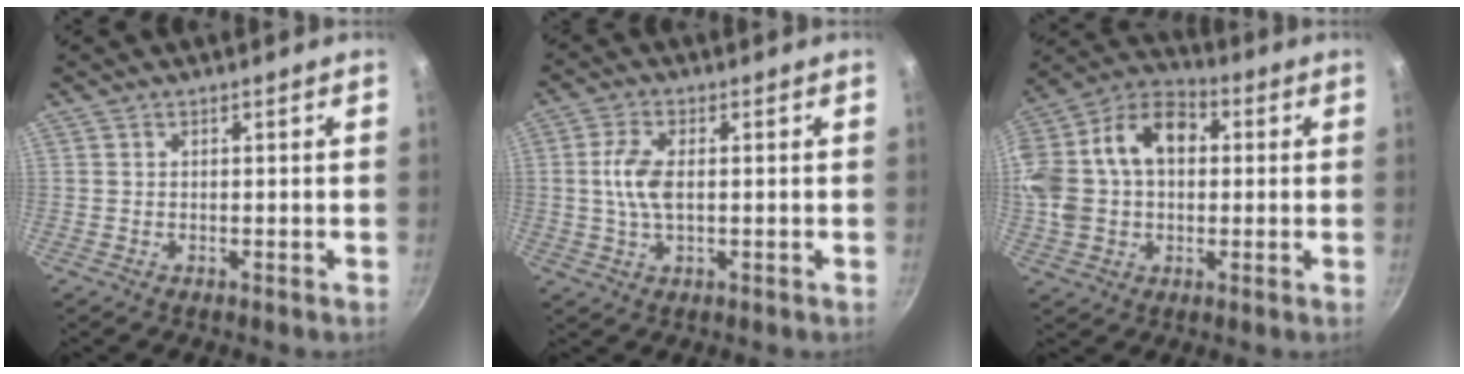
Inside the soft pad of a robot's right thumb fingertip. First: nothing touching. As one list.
[{"total": 6.3, "force": [0.3, 3.2, 5.4], "torque": [-0.112, 0.007, 0.003]}, {"total": 20.0, "force": [2.2, 14.1, 14.0], "torque": [-0.259, 0.046, 0.023]}]